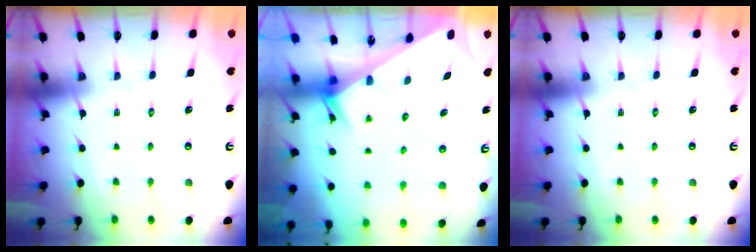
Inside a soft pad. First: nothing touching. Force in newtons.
{"total": 2.6, "press": 2.6, "slide": 0.1}
{"total": 0.0}